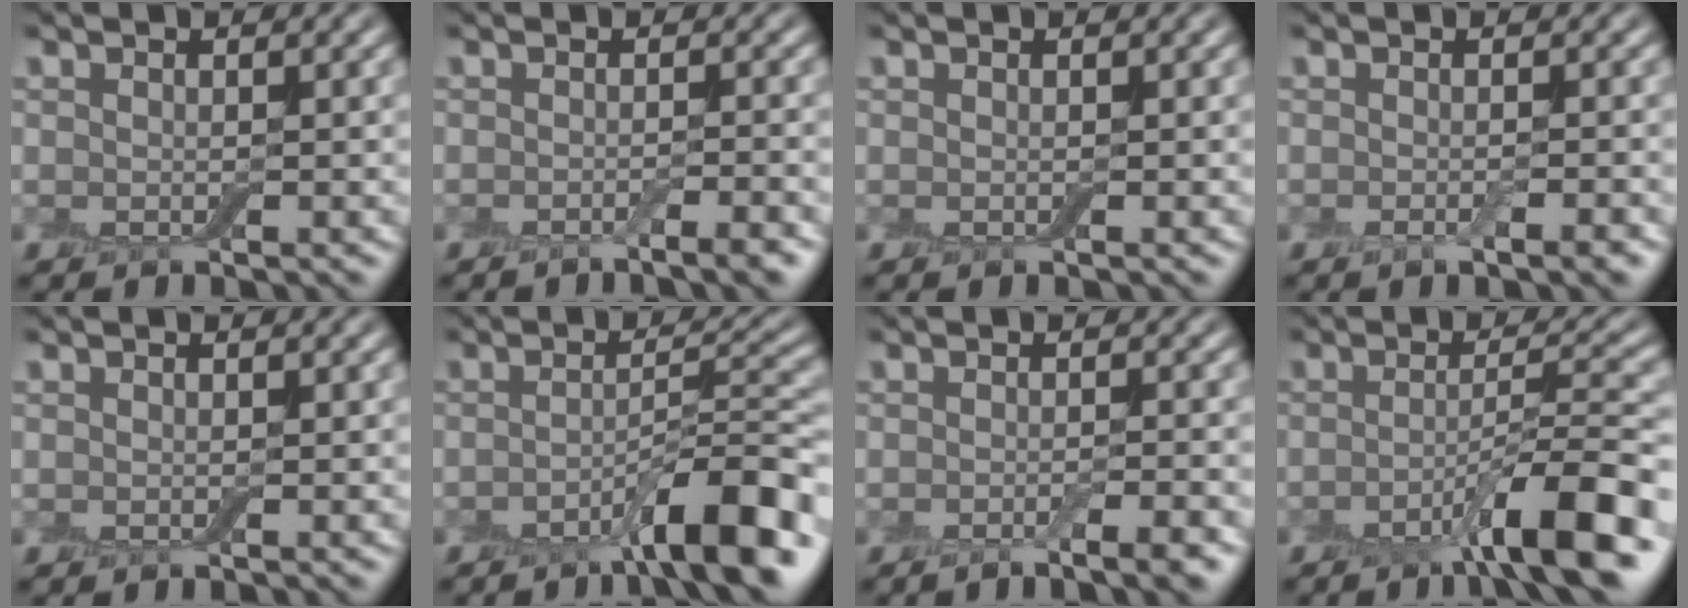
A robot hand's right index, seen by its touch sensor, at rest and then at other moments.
{"total": 2.4, "force": [-1.7, 0.3, 1.7], "torque": [-0.018, -0.001, -0.029]}
{"total": 0.0}
{"total": 1.6, "force": [-0.7, 0.3, 1.4], "torque": [-0.018, -0.004, -0.011]}
{"total": 0.0}
{"total": 6.9, "force": [-3.8, 1.4, 5.6], "torque": [-0.079, 0.013, -0.061]}
{"total": 3.1, "force": [-1.8, 0.6, 2.4], "torque": [-0.028, 0.000, -0.031]}
{"total": 7.4, "force": [-3.6, 1.2, 6.3], "torque": [-0.090, 0.012, -0.065]}